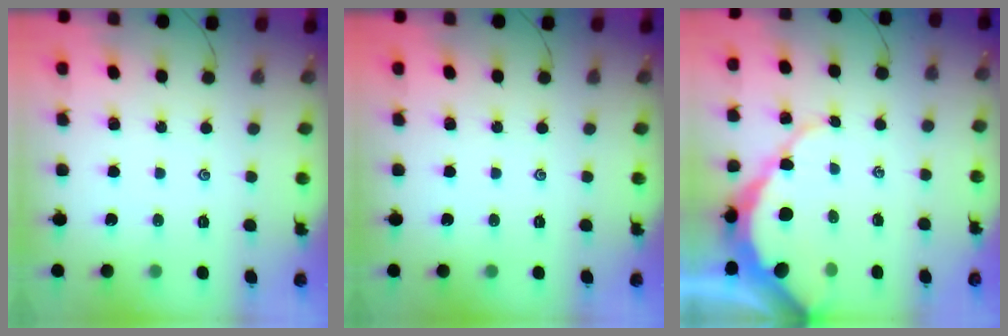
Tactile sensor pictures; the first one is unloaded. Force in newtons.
{"total": 0.0}
{"total": 10.3, "press": 10.2, "slide": 1.3}